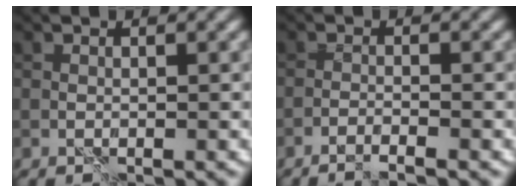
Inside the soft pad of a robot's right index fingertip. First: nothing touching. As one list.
[{"total": 2.1, "force": [-1.6, 0.2, 1.3], "torque": [-0.026, 0.002, -0.037]}]